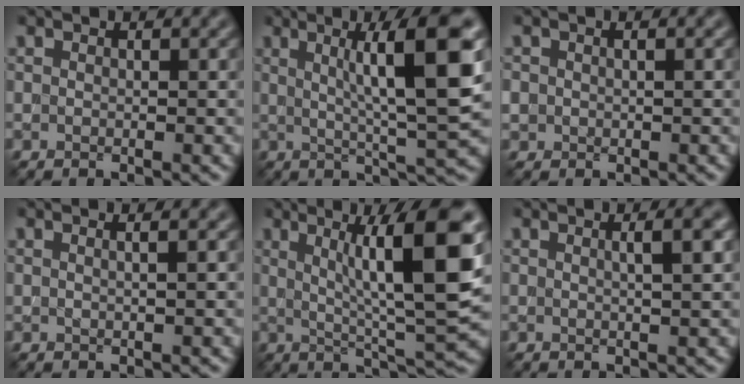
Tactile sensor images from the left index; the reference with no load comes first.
{"total": 9.2, "force": [2.2, 1.3, 8.9], "torque": [-0.110, 0.002, 0.036]}
{"total": 1.2, "force": [0.1, 1.1, 0.6], "torque": [-0.006, 0.000, 0.005]}
{"total": 1.4, "force": [0.4, 0.5, 1.2], "torque": [-0.009, 0.000, -0.005]}
{"total": 10.1, "force": [2.6, 1.6, 9.6], "torque": [-0.121, -0.002, 0.043]}
{"total": 2.6, "force": [0.7, 0.7, 2.5], "torque": [-0.019, 0.008, -0.001]}